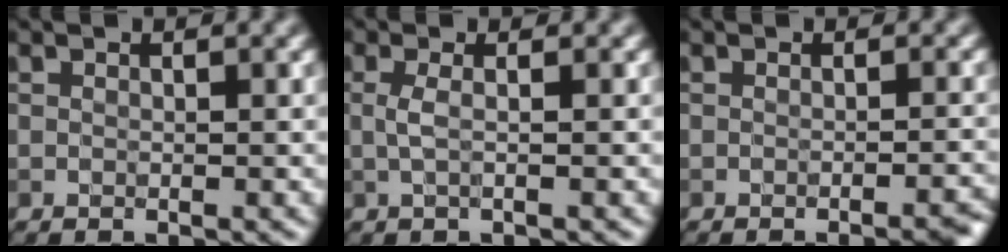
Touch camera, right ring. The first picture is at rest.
{"total": 1.5, "force": [0.1, 0.5, 1.4], "torque": [-0.026, 0.003, -0.002]}
{"total": 3.1, "force": [-1.7, 1.0, 2.4], "torque": [-0.010, 0.009, -0.022]}